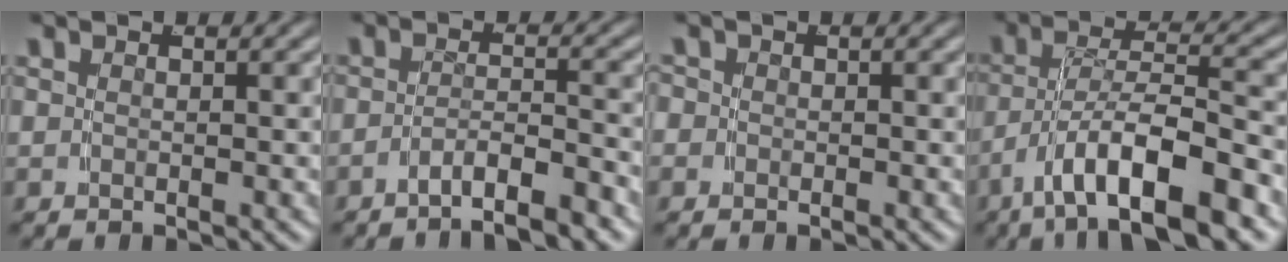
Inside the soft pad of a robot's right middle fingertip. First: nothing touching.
{"total": 4.5, "force": [-4.0, 0.3, 2.0], "torque": [-0.024, -0.008, -0.065]}
{"total": 1.3, "force": [-0.3, 1.3, 0.1], "torque": [-0.005, -0.001, -0.012]}
{"total": 7.8, "force": [-4.4, 2.4, 6.0], "torque": [-0.096, -0.005, -0.064]}